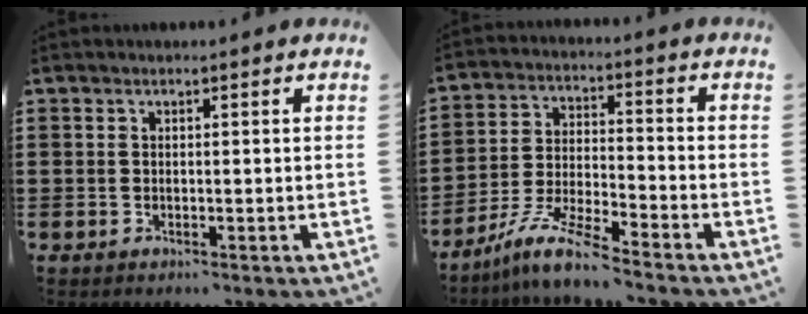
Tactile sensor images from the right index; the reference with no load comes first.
{"total": 8.2, "force": [-7.2, 0.2, 3.9], "torque": [-0.094, -0.004, -0.144]}